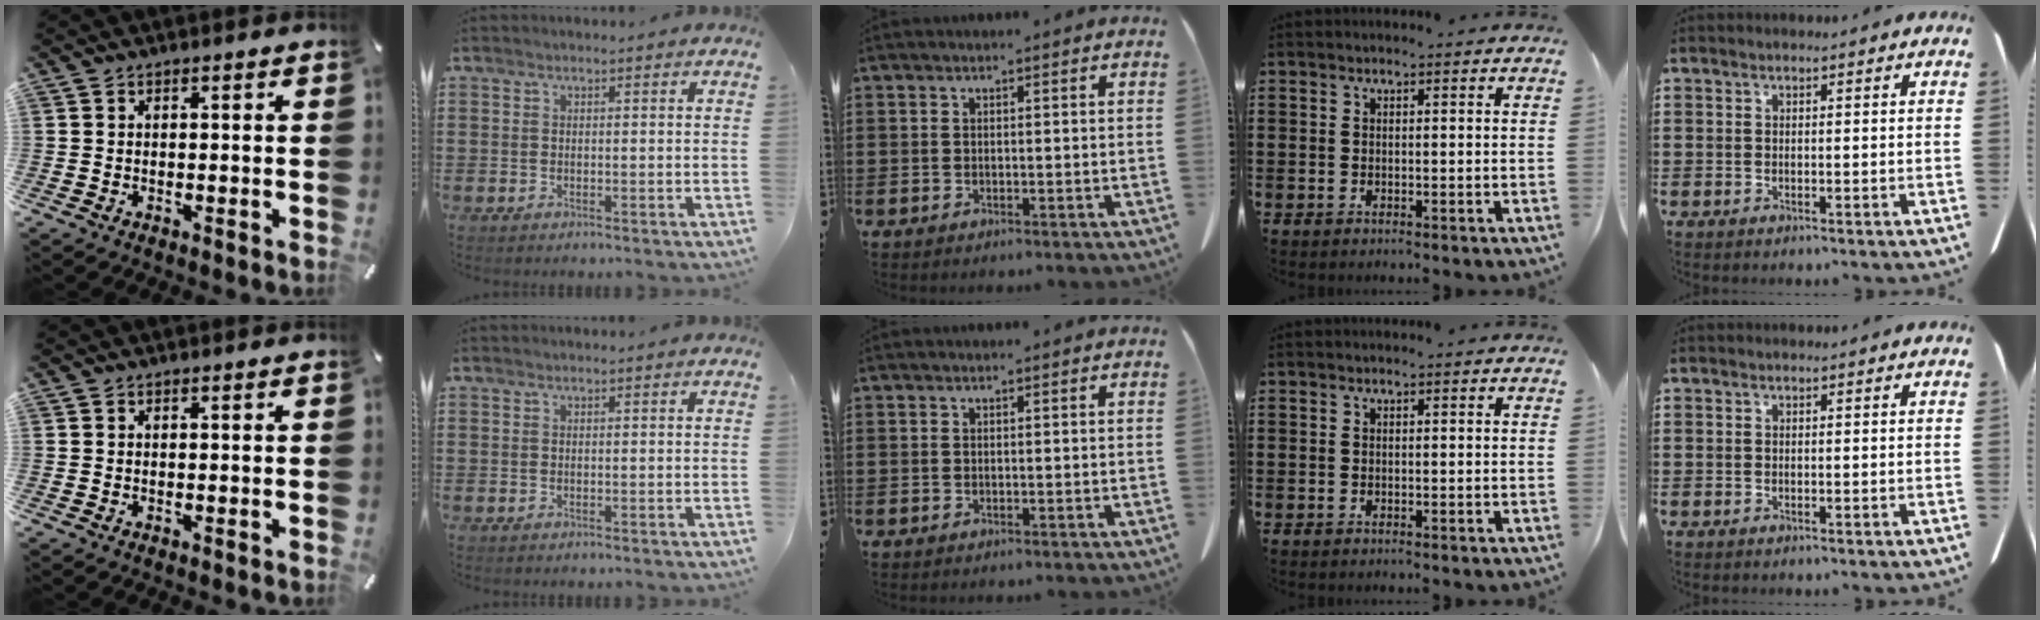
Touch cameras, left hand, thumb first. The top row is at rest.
{}